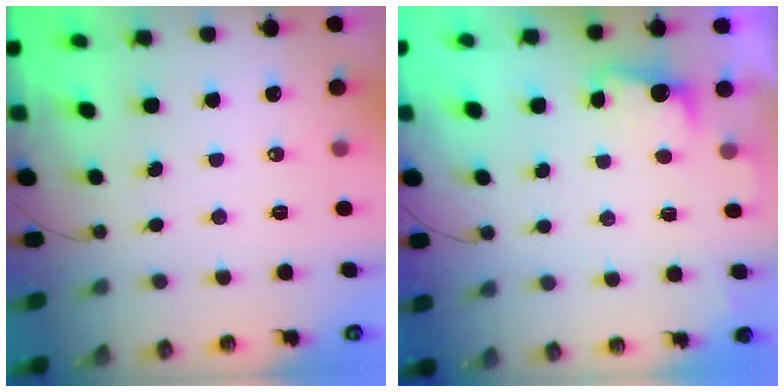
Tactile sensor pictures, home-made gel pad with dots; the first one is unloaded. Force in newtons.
{"total": 2.6, "press": 2.4, "slide": 1.0}